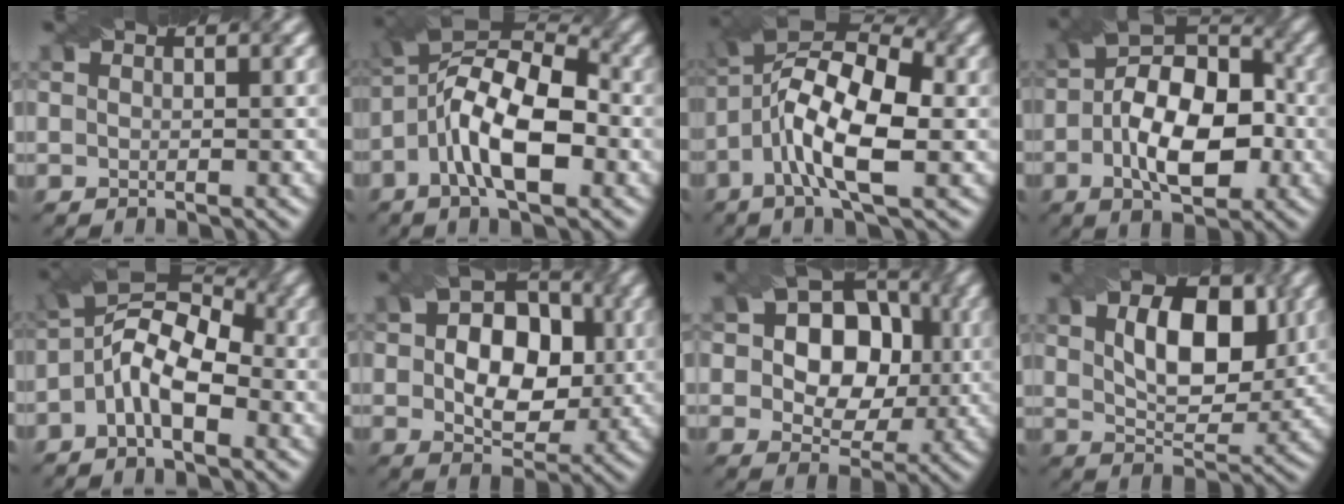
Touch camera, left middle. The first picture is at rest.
{"total": 9.9, "force": [-2.3, 4.0, 8.7], "torque": [-0.159, 0.027, -0.054]}
{"total": 10.3, "force": [-1.7, 3.7, 9.4], "torque": [-0.178, 0.022, -0.043]}
{"total": 9.5, "force": [-1.5, 5.3, 7.7], "torque": [-0.132, 0.007, -0.028]}
{"total": 7.2, "force": [-1.5, 3.5, 6.1], "torque": [-0.112, 0.022, -0.038]}
{"total": 9.2, "force": [0.4, 6.5, 6.6], "torque": [-0.092, 0.000, 0.002]}
{"total": 9.8, "force": [1.4, 7.7, 6.0], "torque": [-0.073, 0.029, 0.009]}
{"total": 7.2, "force": [2.1, 4.0, 5.6], "torque": [-0.092, -0.002, 0.035]}